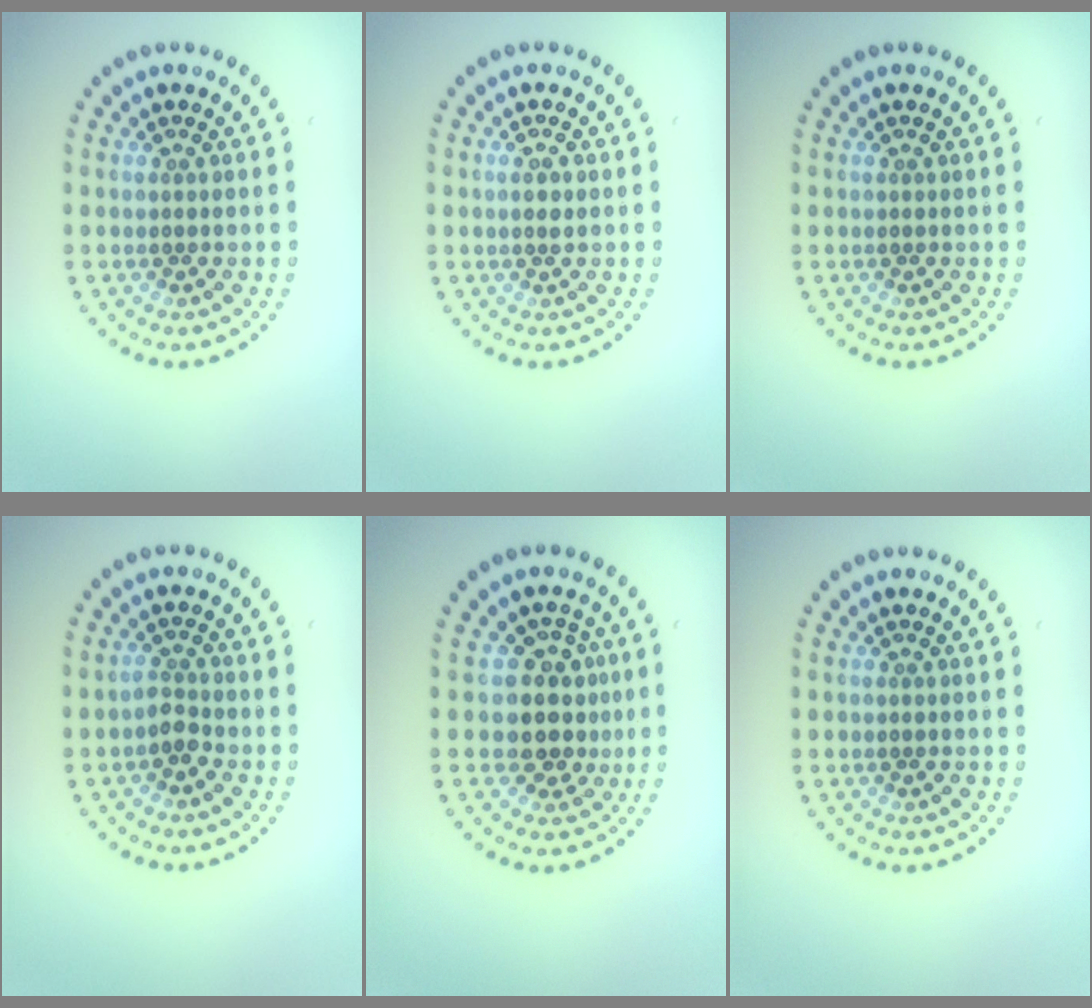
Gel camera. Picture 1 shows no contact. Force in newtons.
{"total": 0.6, "press": 0.6, "slide": 0.1}
{"total": 0.0}
{"total": 1.4, "press": 1.1, "slide": 0.9}
{"total": 3.5, "press": 2.8, "slide": 2.1}
{"total": 0.0}